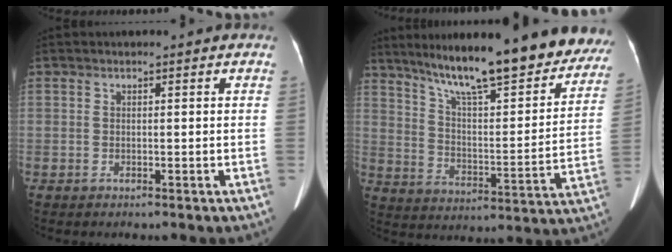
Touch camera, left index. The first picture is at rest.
{"total": 26.3, "force": [21.7, 4.6, 14.1], "torque": [-0.212, -0.019, 0.300]}